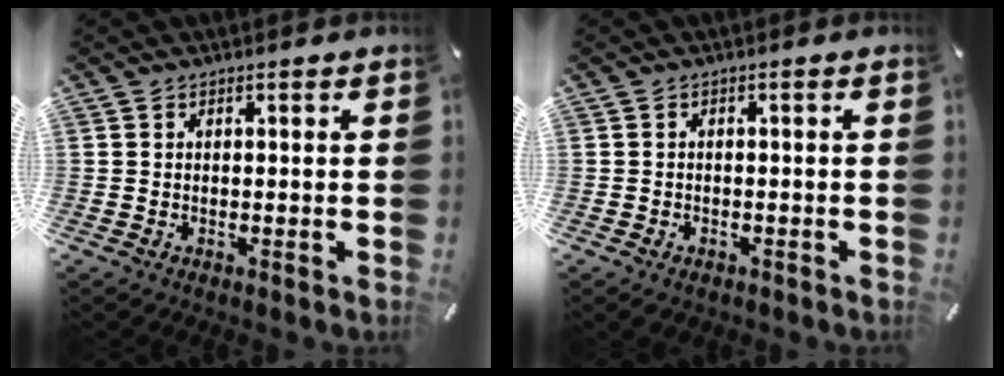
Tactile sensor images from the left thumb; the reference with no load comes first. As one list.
[{"total": 1.4, "force": [-1.0, 0.9, 0.5], "torque": [-0.009, 0.006, -0.022]}]